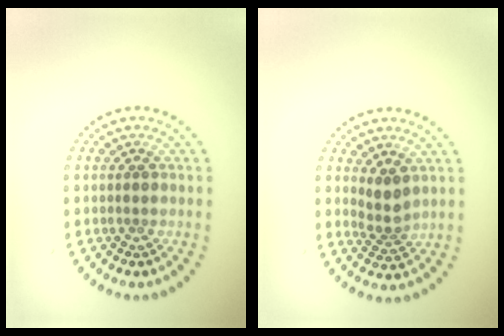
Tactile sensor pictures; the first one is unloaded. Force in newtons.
{"total": 2.0, "press": 1.6, "slide": 1.2}